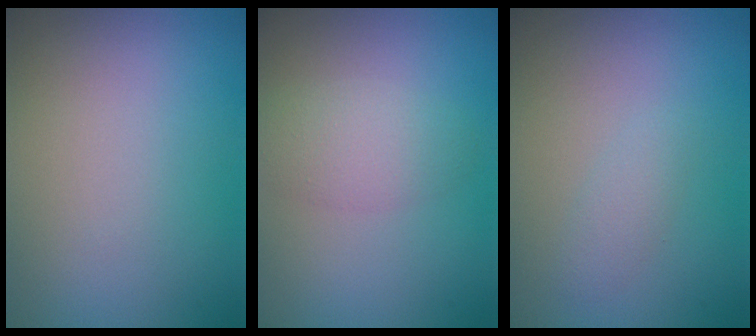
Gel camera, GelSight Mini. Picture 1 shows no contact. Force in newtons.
{"total": 2.8, "press": 2.8, "slide": 0.1}
{"total": 1.2, "press": 1.2, "slide": 0.1}